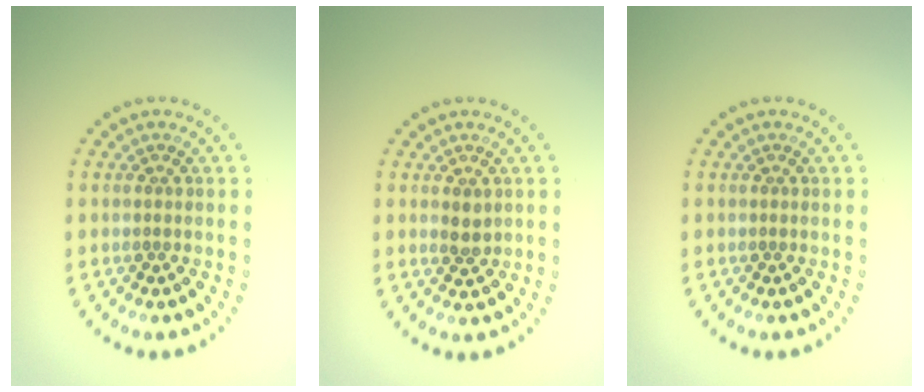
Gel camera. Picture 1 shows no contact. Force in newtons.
{"total": 1.4, "press": 1.4, "slide": 0.1}
{"total": 0.0}